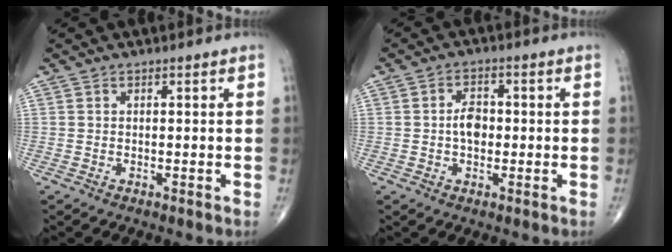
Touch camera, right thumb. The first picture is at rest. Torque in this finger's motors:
{"motor_torque": [1.06, 0.66, 0.43, 0.02, 0.00]}